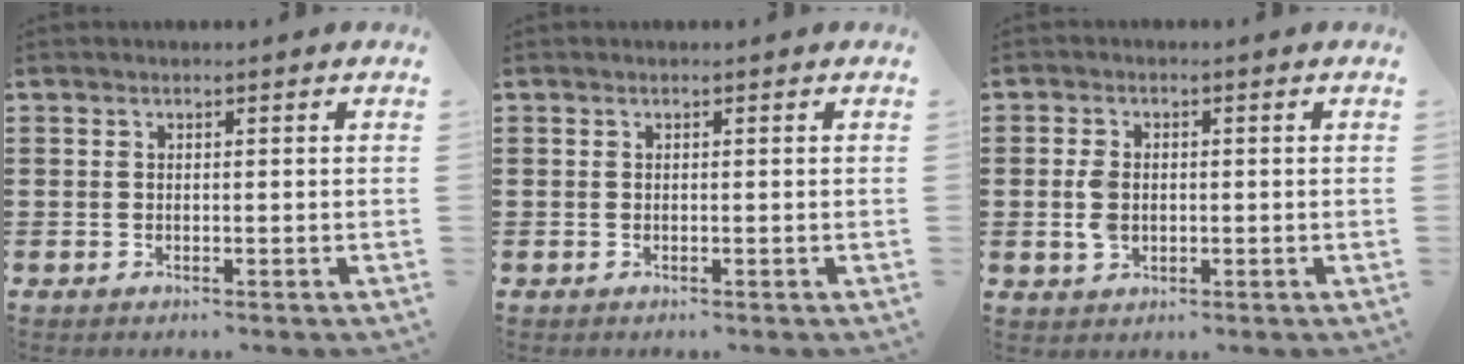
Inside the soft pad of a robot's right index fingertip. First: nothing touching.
{"total": 0.0}
{"total": 3.4, "force": [-0.2, 2.3, 2.5], "torque": [-0.066, 0.001, -0.008]}